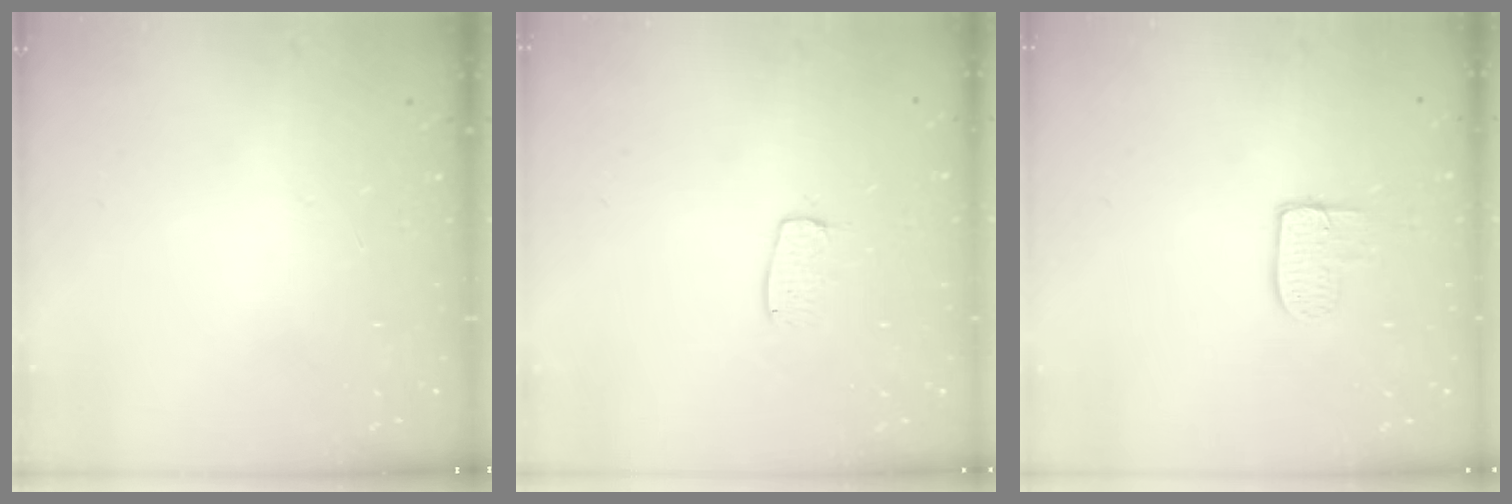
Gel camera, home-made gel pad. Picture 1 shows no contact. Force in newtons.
{"total": 5.7, "press": 5.7, "slide": 0.4}
{"total": 6.8, "press": 6.7, "slide": 0.4}